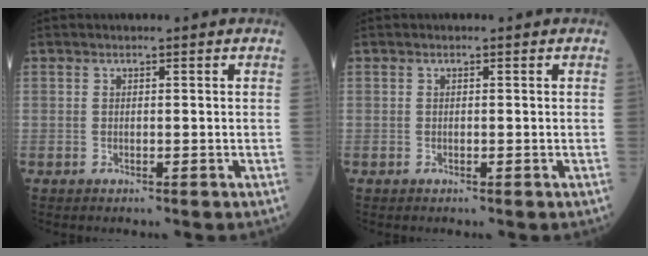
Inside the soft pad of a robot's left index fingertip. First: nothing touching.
{"total": 0.0}